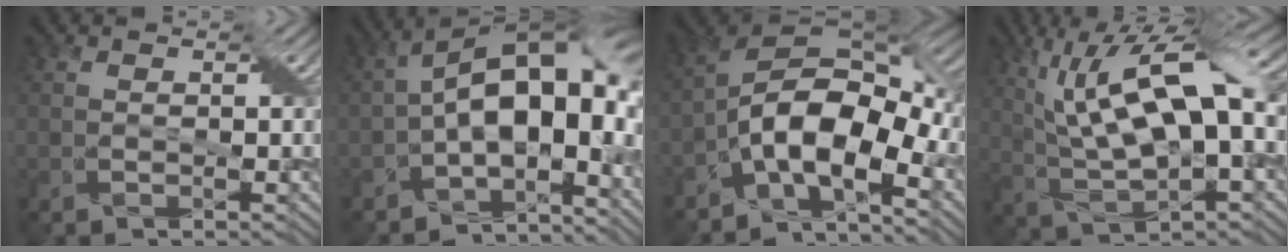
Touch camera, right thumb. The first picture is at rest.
{"total": 15.2, "force": [-2.4, 7.8, 12.8], "torque": [-0.191, 0.002, -0.045]}
{"total": 12.7, "force": [-5.4, 5.9, 9.9], "torque": [-0.177, -0.009, -0.115]}
{"total": 13.8, "force": [4.1, 4.6, 12.3], "torque": [-0.239, 0.014, 0.065]}